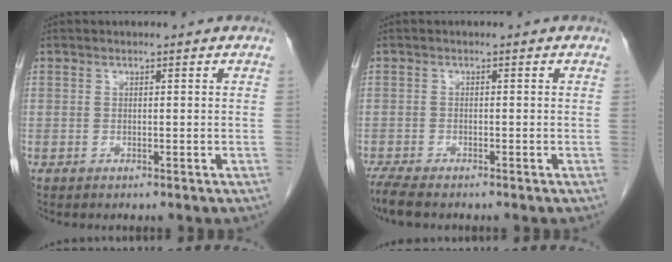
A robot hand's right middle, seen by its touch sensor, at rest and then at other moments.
{"total": 3.7, "force": [-3.2, 0.4, 2.0], "torque": [-0.049, -0.016, -0.055]}